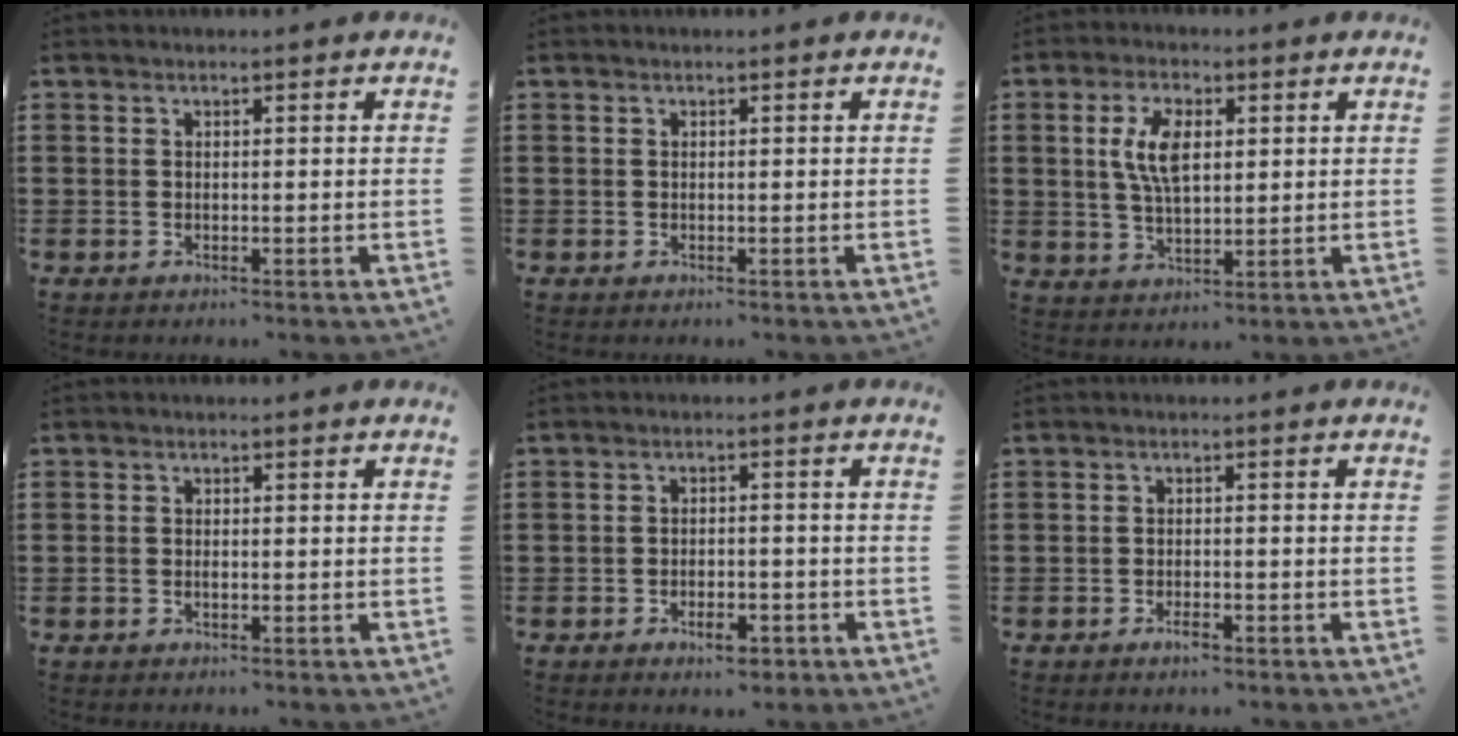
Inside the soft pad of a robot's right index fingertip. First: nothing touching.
{"total": 0.0}
{"total": 7.1, "force": [1.6, 3.4, 6.0], "torque": [-0.132, 0.009, 0.023]}
{"total": 0.9, "force": [-0.4, 0.4, 0.6], "torque": [-0.013, -0.003, -0.006]}
{"total": 3.6, "force": [-2.3, 1.5, 2.3], "torque": [-0.039, 0.007, -0.043]}
{"total": 1.9, "force": [-1.2, 0.7, 1.3], "torque": [-0.024, 0.000, -0.021]}